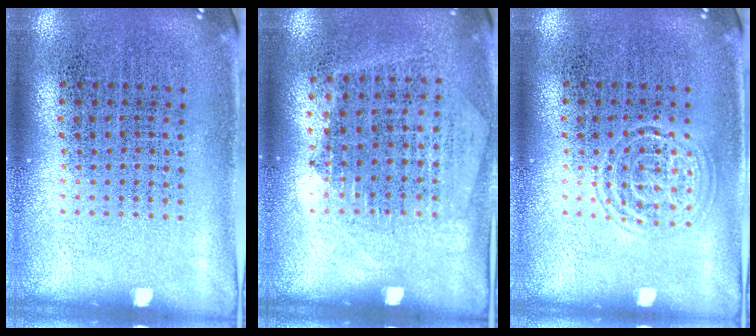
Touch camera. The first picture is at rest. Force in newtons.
{"total": 1.2, "press": 1.1, "slide": 0.5}
{"total": 1.4, "press": 1.4, "slide": 0.1}